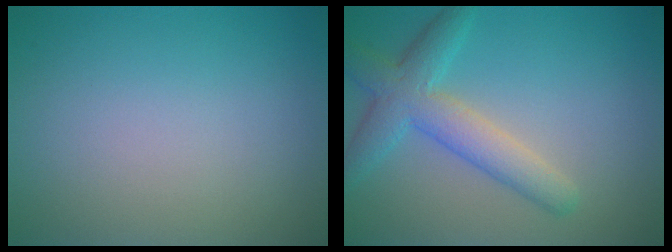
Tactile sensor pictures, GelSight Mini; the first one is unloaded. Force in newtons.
{"total": 4.7, "press": 4.7, "slide": 0.2}